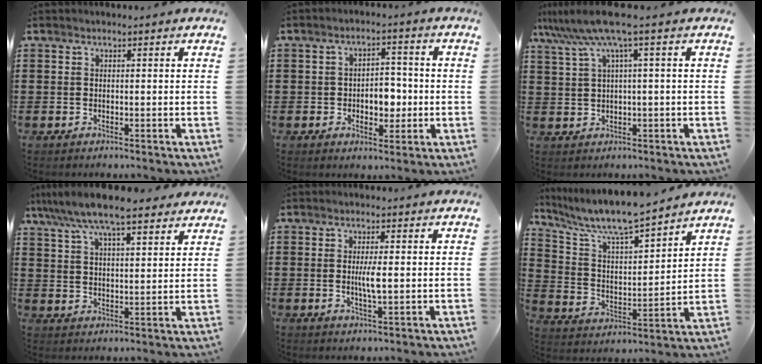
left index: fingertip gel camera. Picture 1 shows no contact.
{"total": 5.0, "force": [-1.1, 3.2, 3.7], "torque": [-0.058, 0.004, -0.028]}
{"total": 6.5, "force": [2.5, -0.2, 6.0], "torque": [-0.137, -0.016, 0.038]}
{"total": 8.7, "force": [7.3, 1.6, 4.4], "torque": [-0.109, -0.019, 0.130]}
{"total": 3.4, "force": [0.0, 0.6, 3.4], "torque": [-0.064, -0.002, -0.002]}
{"total": 7.1, "force": [6.5, 0.5, 2.9], "torque": [-0.087, -0.046, 0.106]}